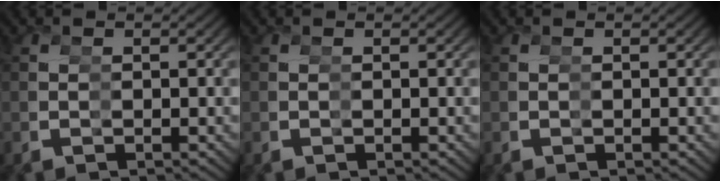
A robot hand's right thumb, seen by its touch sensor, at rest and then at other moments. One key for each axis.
{"total": 0.0}
{"total": 0.0}